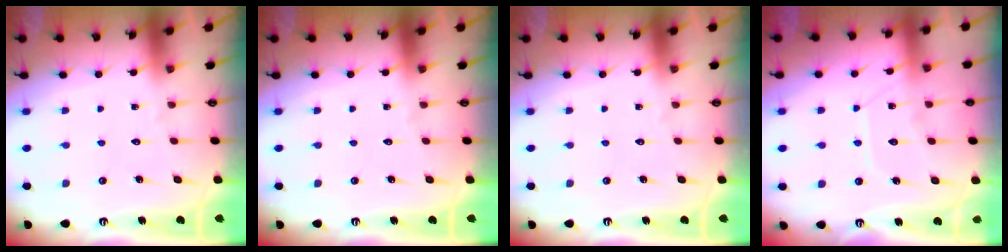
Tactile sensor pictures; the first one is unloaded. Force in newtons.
{"total": 0.0}
{"total": 0.0}
{"total": 9.9, "press": 9.8, "slide": 0.9}